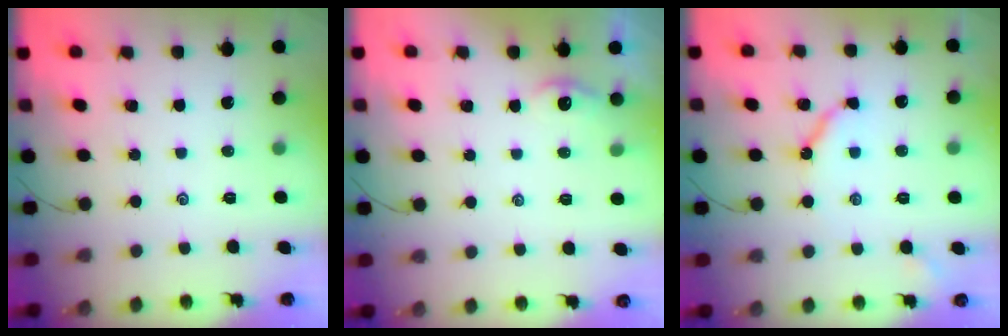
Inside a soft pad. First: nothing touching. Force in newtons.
{"total": 2.7, "press": 2.7, "slide": 0.3}
{"total": 7.2, "press": 7.1, "slide": 0.9}